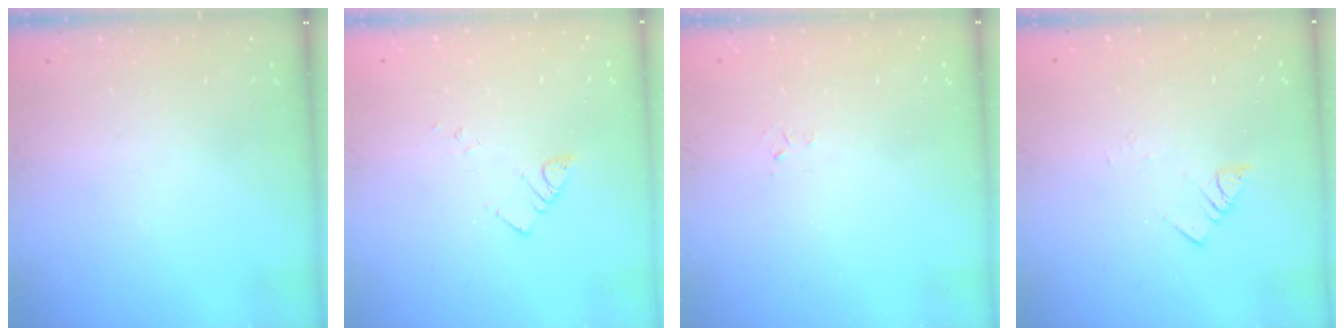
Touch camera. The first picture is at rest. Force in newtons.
{"total": 2.5, "press": 2.5, "slide": 0.3}
{"total": 2.6, "press": 2.6, "slide": 0.4}
{"total": 2.8, "press": 2.8, "slide": 0.3}